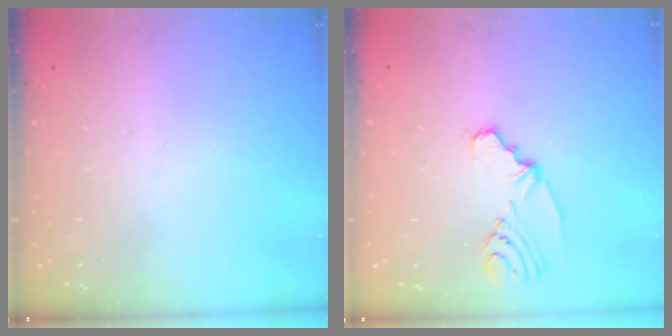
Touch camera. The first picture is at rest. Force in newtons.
{"total": 4.7, "press": 2.3, "slide": 4.1}